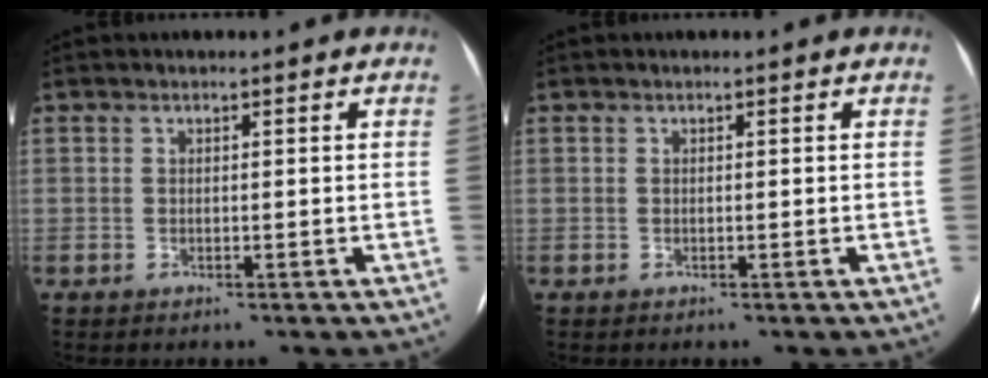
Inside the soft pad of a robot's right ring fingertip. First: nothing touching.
{"total": 0.0}